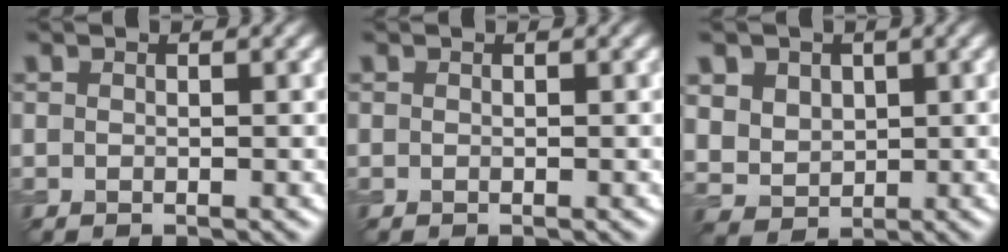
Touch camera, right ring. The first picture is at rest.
{"total": 0.0}
{"total": 5.8, "force": [2.4, 4.8, 2.4], "torque": [-0.073, 0.011, 0.042]}